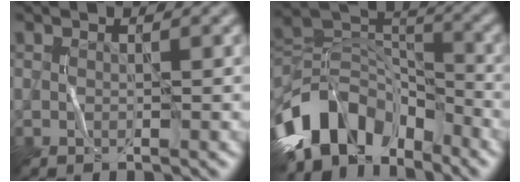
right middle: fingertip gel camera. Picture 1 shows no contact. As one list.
[{"total": 10.0, "force": [-6.0, 6.1, 5.1], "torque": [-0.091, 0.015, -0.125]}]